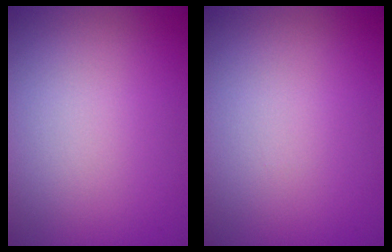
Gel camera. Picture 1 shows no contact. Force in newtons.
{"total": 0.0}